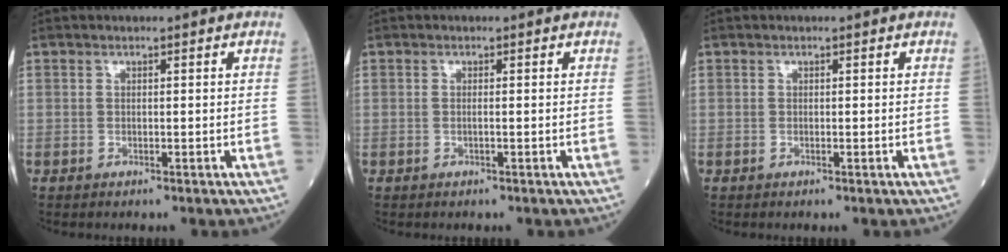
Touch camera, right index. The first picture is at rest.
{"total": 0.6, "force": [-0.1, -0.1, 0.5], "torque": [-0.014, -0.001, -0.002]}
{"total": 0.0}